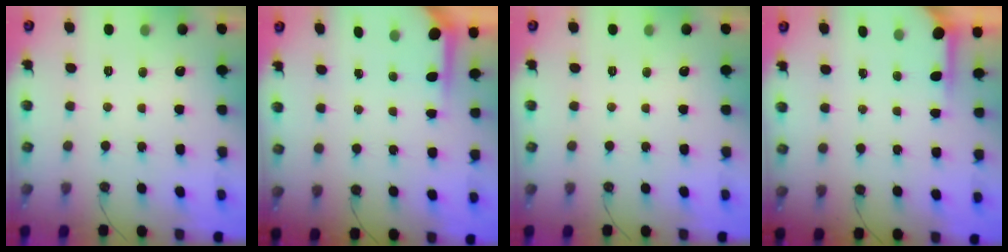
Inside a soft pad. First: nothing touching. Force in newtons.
{"total": 3.9, "press": 3.9, "slide": 0.4}
{"total": 0.0}
{"total": 4.0, "press": 4.0, "slide": 0.3}